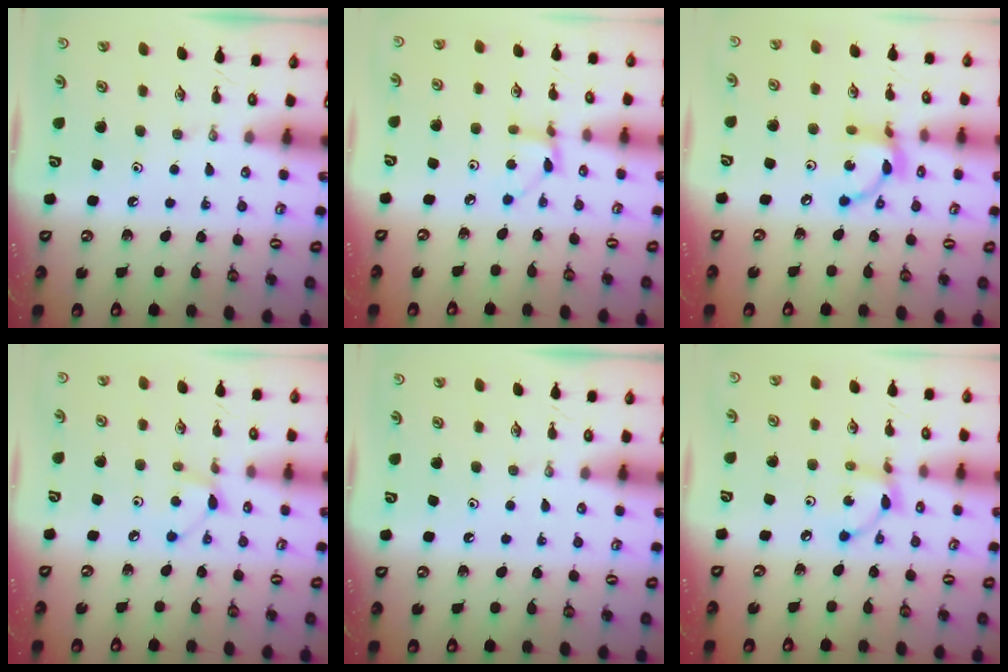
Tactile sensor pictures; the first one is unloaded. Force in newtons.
{"total": 3.5, "press": 3.5, "slide": 0.4}
{"total": 9.9, "press": 9.9, "slide": 0.6}
{"total": 5.7, "press": 5.7, "slide": 0.8}
{"total": 0.0}
{"total": 4.9, "press": 4.9, "slide": 0.1}